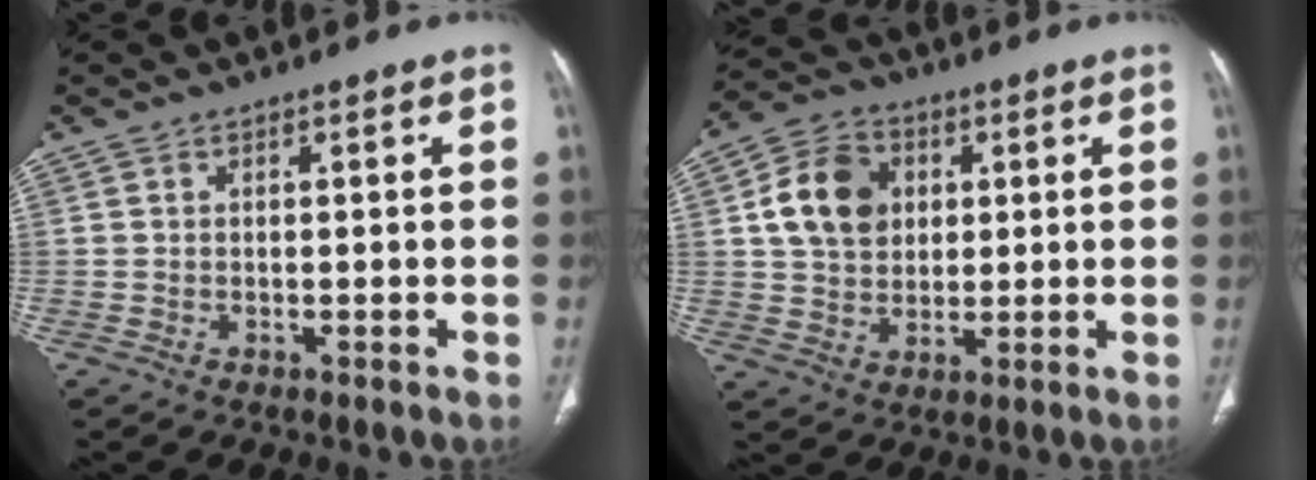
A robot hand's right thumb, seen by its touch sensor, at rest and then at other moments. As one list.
[{"total": 11.8, "force": [2.7, 9.3, 6.7], "torque": [-0.097, 0.003, 0.047]}]